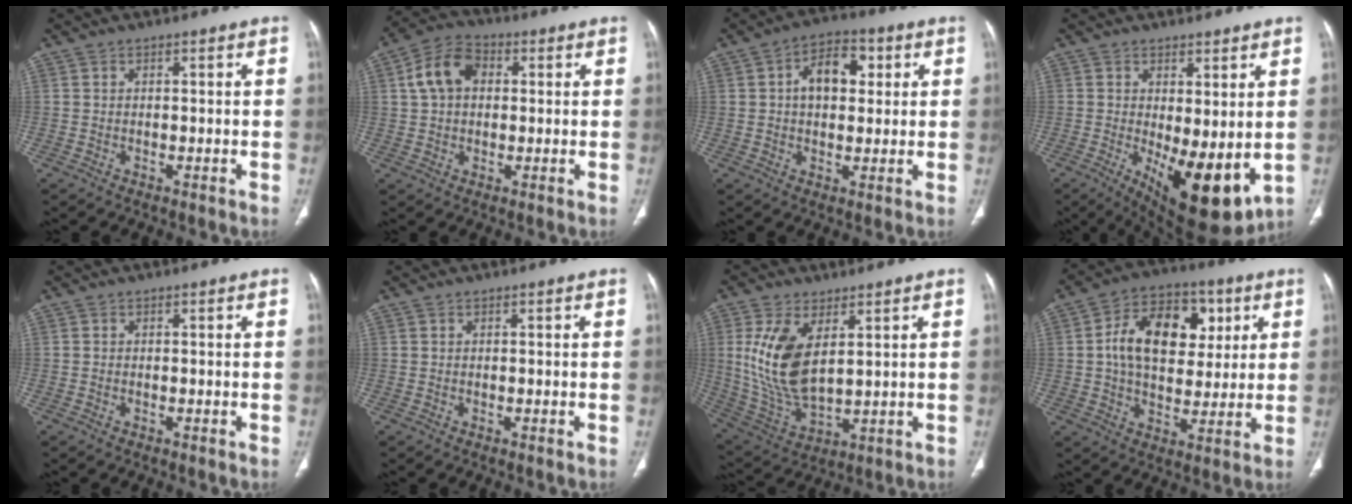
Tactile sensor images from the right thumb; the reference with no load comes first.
{"total": 9.2, "force": [1.9, 6.6, 6.1], "torque": [-0.108, 0.020, 0.027]}
{"total": 9.2, "force": [2.0, 5.9, 6.7], "torque": [-0.081, 0.012, 0.027]}
{"total": 12.9, "force": [-1.6, 5.1, 11.8], "torque": [-0.169, -0.030, -0.005]}
{"total": 0.0}
{"total": 0.0}
{"total": 14.0, "force": [4.0, 7.1, 11.5], "torque": [-0.233, -0.022, 0.097]}
{"total": 17.0, "force": [3.8, 11.2, 12.1], "torque": [-0.169, 0.008, 0.057]}